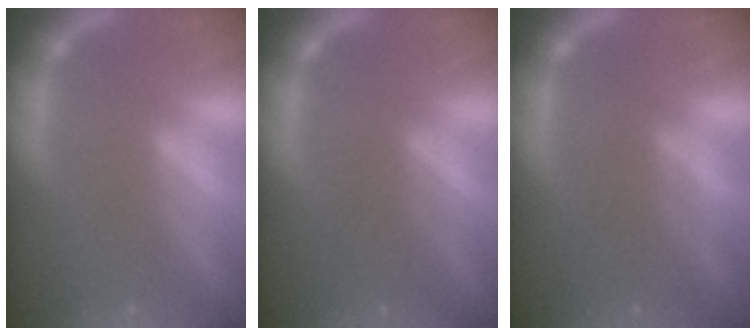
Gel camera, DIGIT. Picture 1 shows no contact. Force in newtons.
{"total": 2.5}
{"total": 3.0}